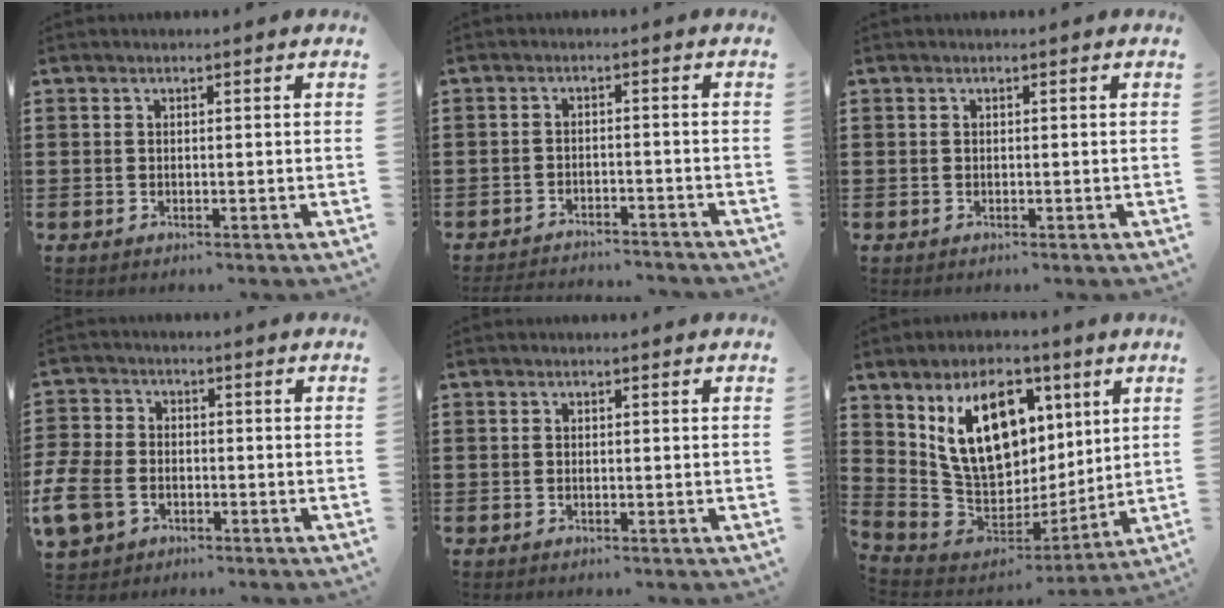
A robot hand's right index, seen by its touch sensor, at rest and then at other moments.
{"total": 2.6, "force": [-2.6, -0.2, 0.1], "torque": [-0.006, -0.001, -0.054]}
{"total": 0.0}
{"total": 7.2, "force": [-3.0, 4.9, 4.3], "torque": [-0.130, -0.003, -0.064]}
{"total": 0.0}
{"total": 15.7, "force": [6.0, 10.1, 10.4], "torque": [-0.203, -0.016, 0.114]}